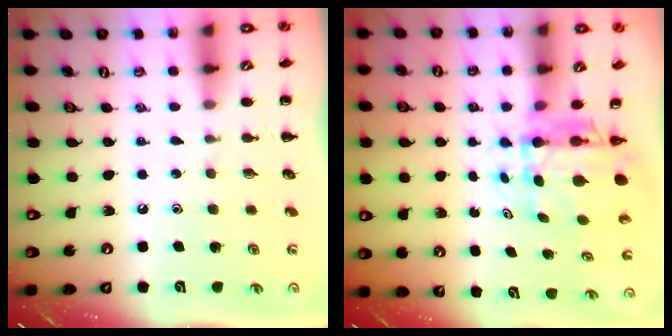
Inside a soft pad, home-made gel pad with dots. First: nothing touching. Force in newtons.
{"total": 6.3, "press": 6.0, "slide": 1.9}